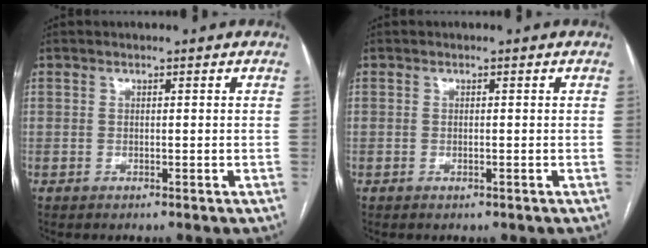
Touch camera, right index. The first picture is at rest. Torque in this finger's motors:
{"motor_torque": [0.28, -0.19, 0.03, 0.00]}